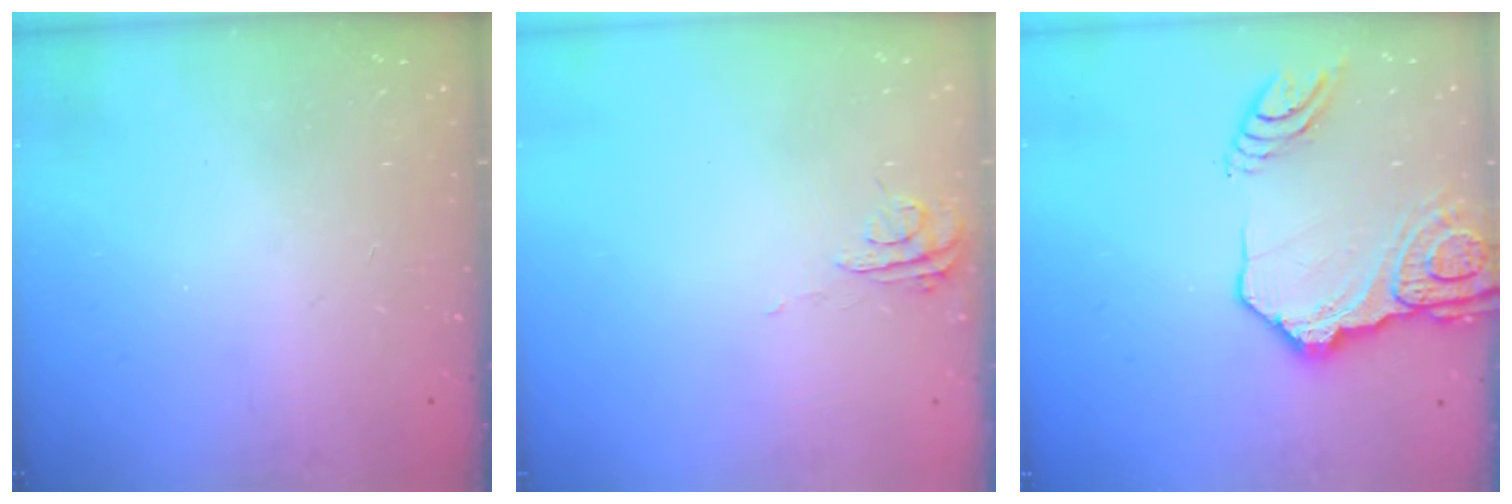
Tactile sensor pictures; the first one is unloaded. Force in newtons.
{"total": 5.3, "press": 5.3, "slide": 0.4}
{"total": 17.7, "press": 17.5, "slide": 2.2}